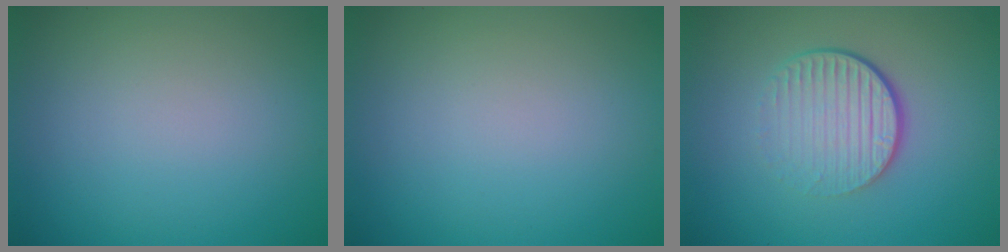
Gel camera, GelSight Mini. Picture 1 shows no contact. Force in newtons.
{"total": 0.0}
{"total": 4.6, "press": 2.8, "slide": 3.6}